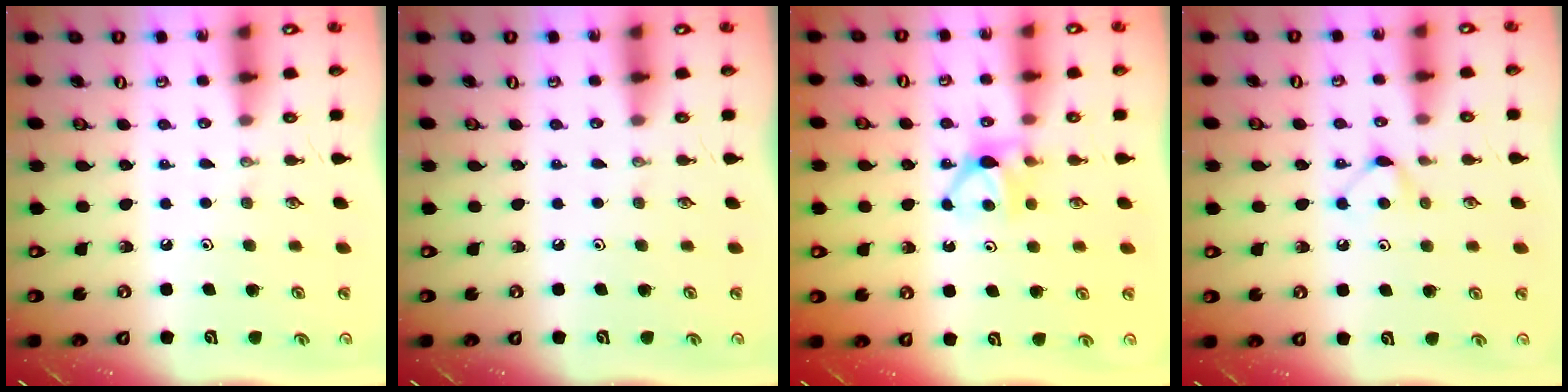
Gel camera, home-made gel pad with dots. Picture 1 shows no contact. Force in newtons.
{"total": 0.0}
{"total": 5.6, "press": 5.5, "slide": 0.7}
{"total": 5.5, "press": 5.5, "slide": 0.8}